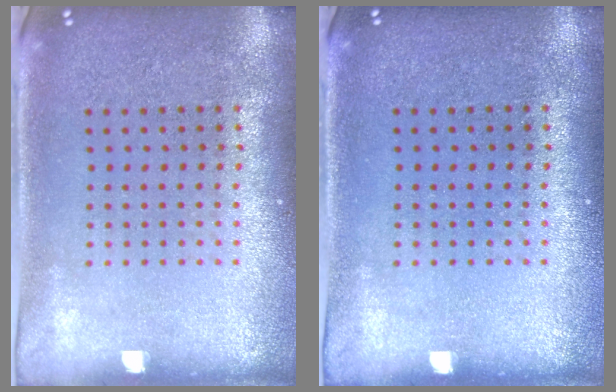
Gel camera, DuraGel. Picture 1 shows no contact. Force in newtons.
{"total": 0.0}